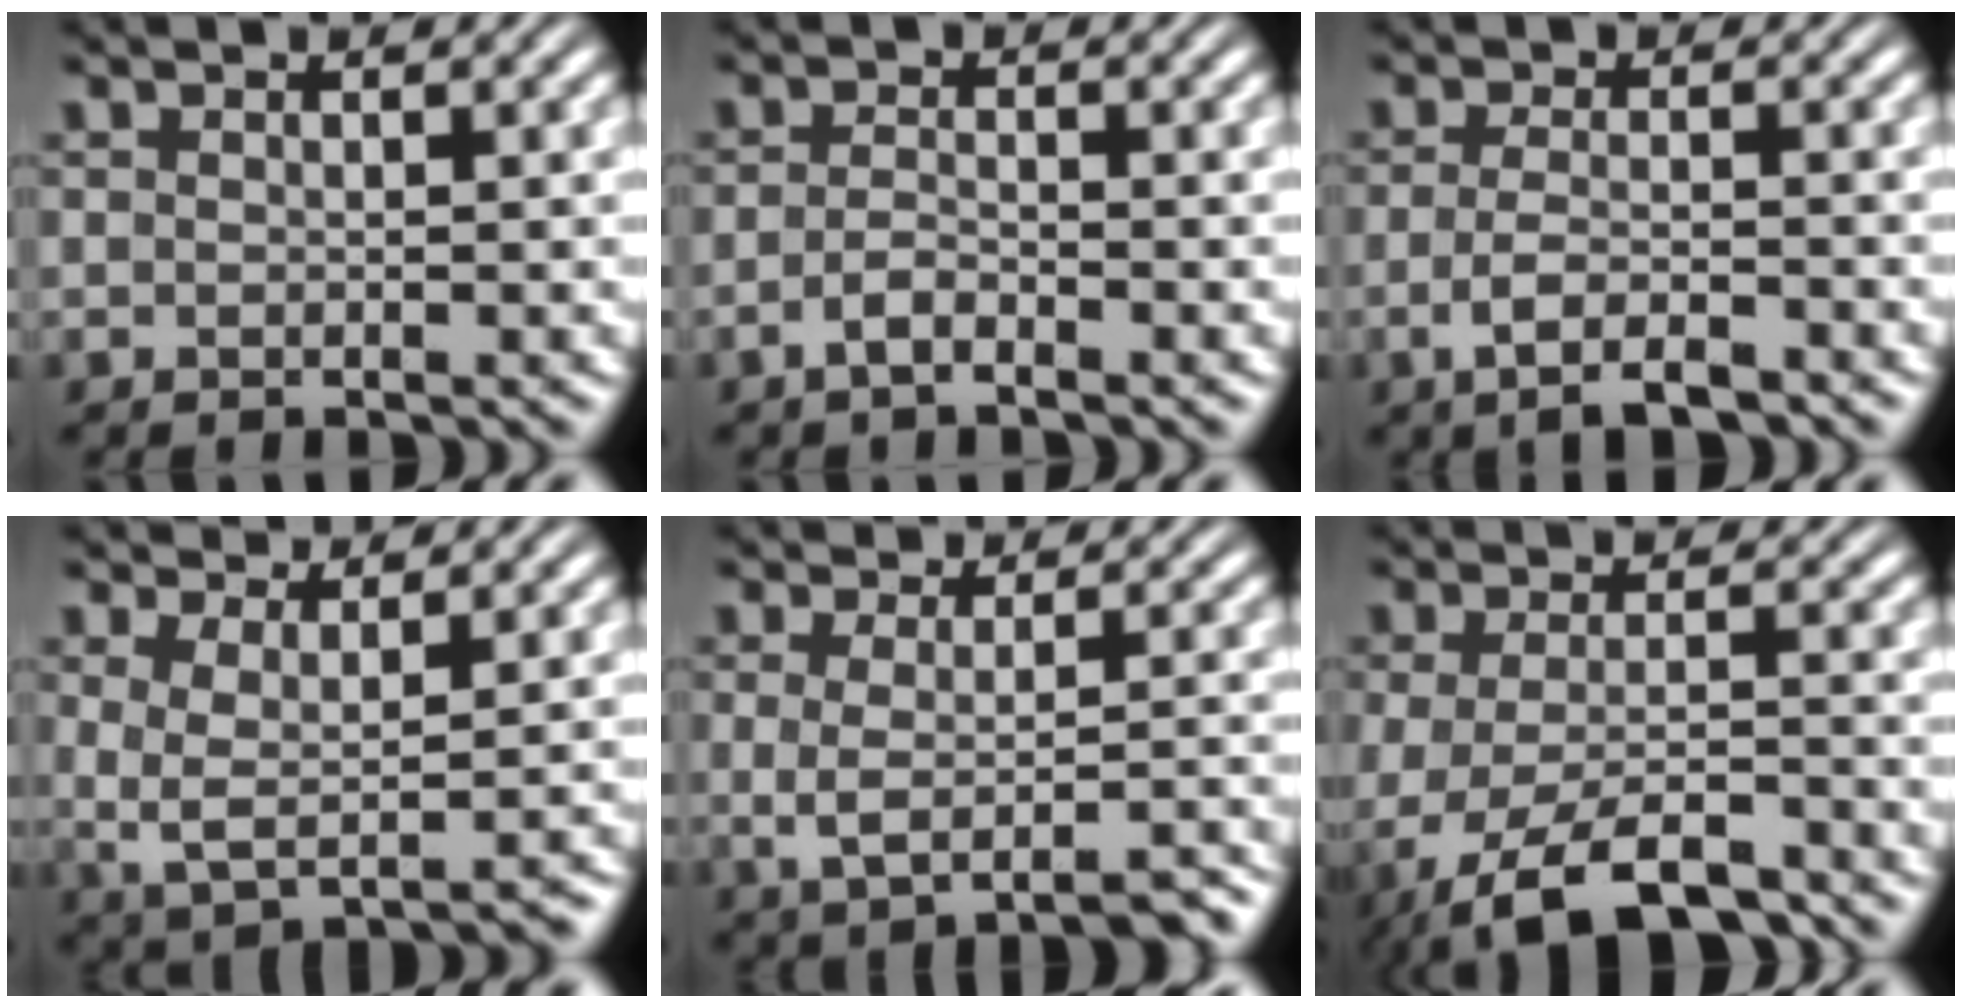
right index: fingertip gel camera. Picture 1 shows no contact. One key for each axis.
{"total": 1.9, "fx": -1.5, "fy": 0.6, "fz": 0.9, "tx": -0.024, "ty": 0.000, "tz": -0.029}
{"total": 3.3, "fx": -2.4, "fy": 1.0, "fz": 2.1, "tx": -0.041, "ty": -0.003, "tz": -0.040}
{"total": 3.8, "fx": 1.1, "fy": 2.4, "fz": 2.8, "tx": -0.064, "ty": -0.008, "tz": 0.026}
{"total": 3.1, "fx": -1.5, "fy": 1.0, "fz": 2.5, "tx": -0.046, "ty": -0.007, "tz": -0.020}
{"total": 7.9, "fx": -5.3, "fy": 3.4, "fz": 4.8, "tx": -0.106, "ty": -0.035, "tz": -0.067}